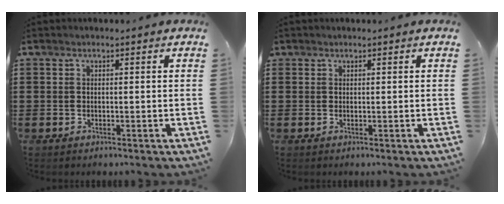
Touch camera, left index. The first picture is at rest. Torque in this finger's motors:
{"motor_torque": [0.15, -0.13, -0.01, 0.00]}